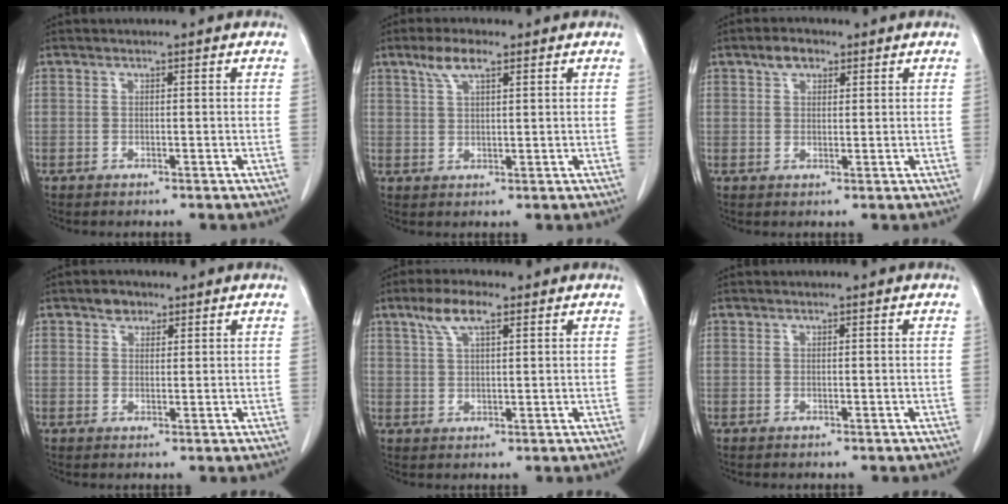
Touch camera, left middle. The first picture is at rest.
{"total": 4.4, "force": [2.8, 1.1, 3.2], "torque": [-0.070, 0.010, 0.056]}
{"total": 3.1, "force": [1.9, 1.8, 1.7], "torque": [-0.032, 0.009, 0.034]}
{"total": 2.3, "force": [1.5, 1.6, 0.7], "torque": [-0.011, 0.005, 0.023]}
{"total": 5.4, "force": [3.2, 1.4, 4.1], "torque": [-0.087, 0.015, 0.063]}
{"total": 0.0}